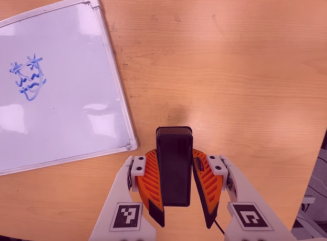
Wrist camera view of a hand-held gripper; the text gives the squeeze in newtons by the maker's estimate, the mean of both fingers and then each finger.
{"total": 9.3, "left": 7.3, "right": 11.3}